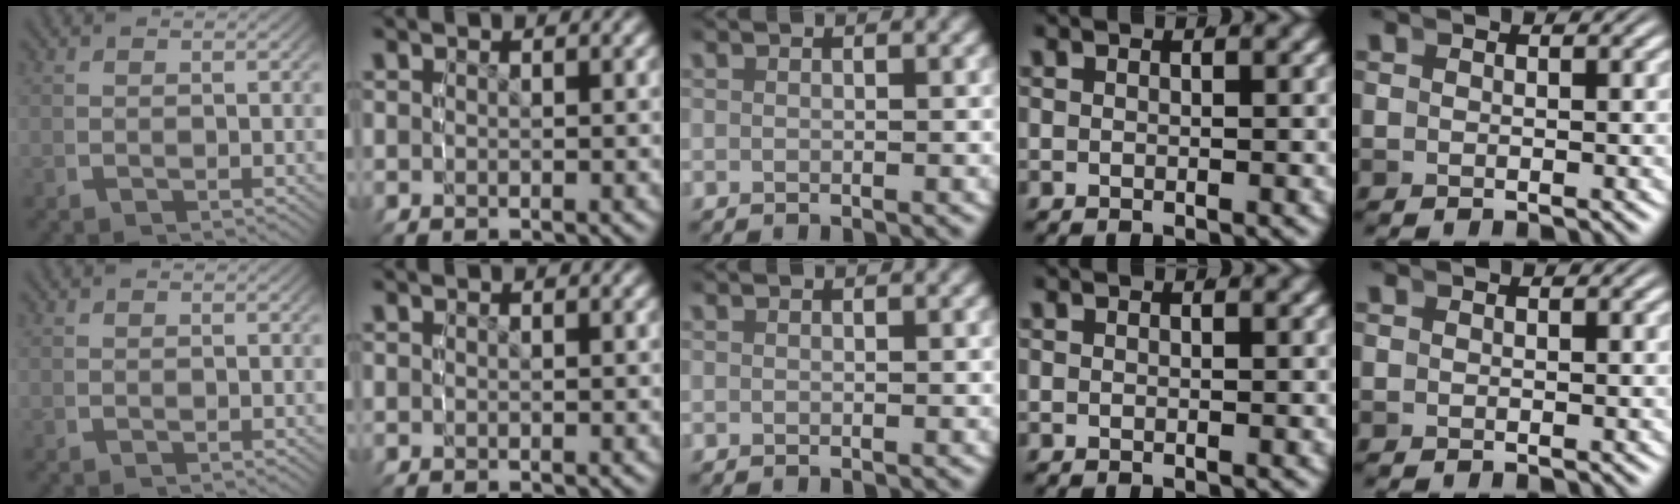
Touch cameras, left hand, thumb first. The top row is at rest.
{}